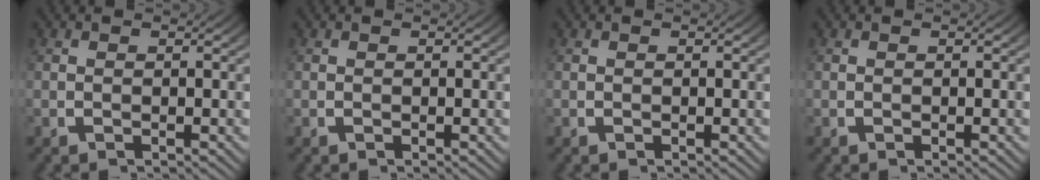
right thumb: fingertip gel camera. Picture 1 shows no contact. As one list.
[{"total": 0.0}, {"total": 0.0}, {"total": 0.0}]